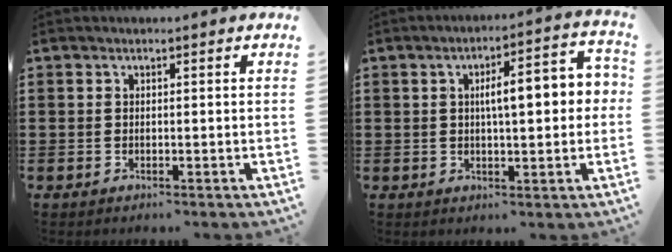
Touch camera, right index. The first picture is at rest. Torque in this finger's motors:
{"motor_torque": [1.68, -0.20, 0.79, 0.13]}